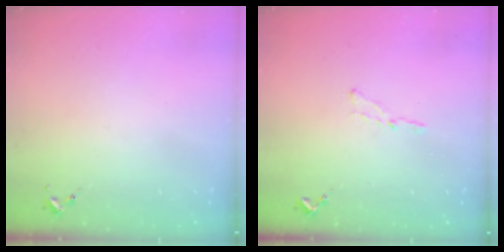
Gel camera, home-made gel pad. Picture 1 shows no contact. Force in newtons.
{"total": 3.5, "press": 3.5, "slide": 0.4}